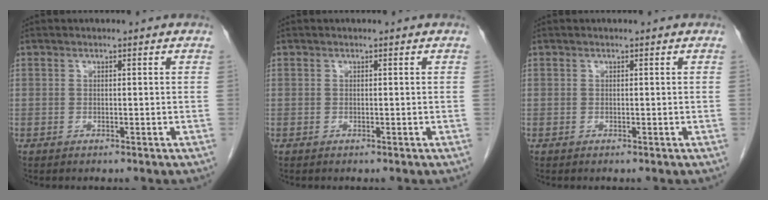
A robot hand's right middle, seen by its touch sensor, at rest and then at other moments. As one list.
[{"total": 0.0}, {"total": 0.0}]